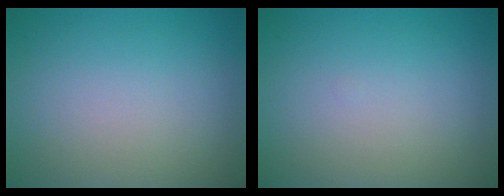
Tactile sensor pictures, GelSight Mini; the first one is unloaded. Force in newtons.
{"total": 0.0}